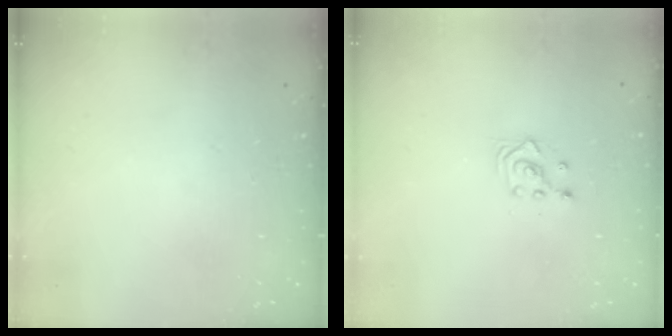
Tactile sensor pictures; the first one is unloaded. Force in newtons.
{"total": 2.3, "press": 2.3, "slide": 0.3}